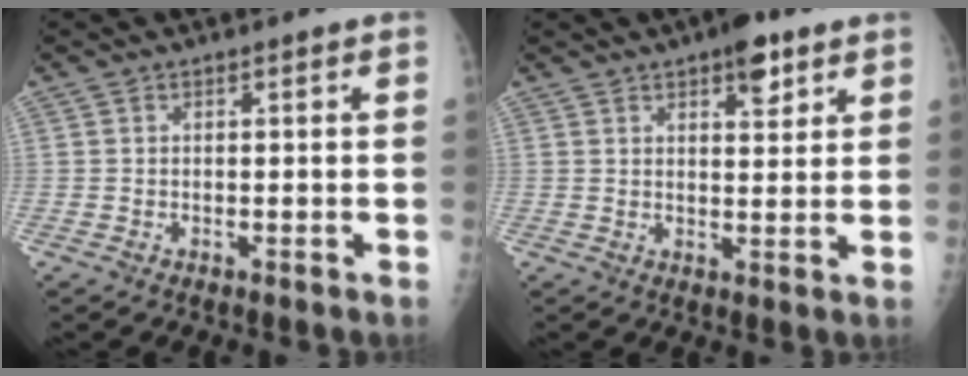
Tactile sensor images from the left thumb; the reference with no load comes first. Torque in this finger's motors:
{"motor_torque": [0.75, 0.46, 0.42, -0.41, 0.01]}